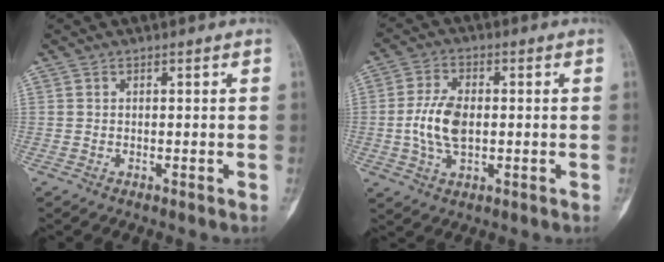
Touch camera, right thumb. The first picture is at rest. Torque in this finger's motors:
{"motor_torque": [0.05, 0.05, 0.22, -0.15, 0.11]}